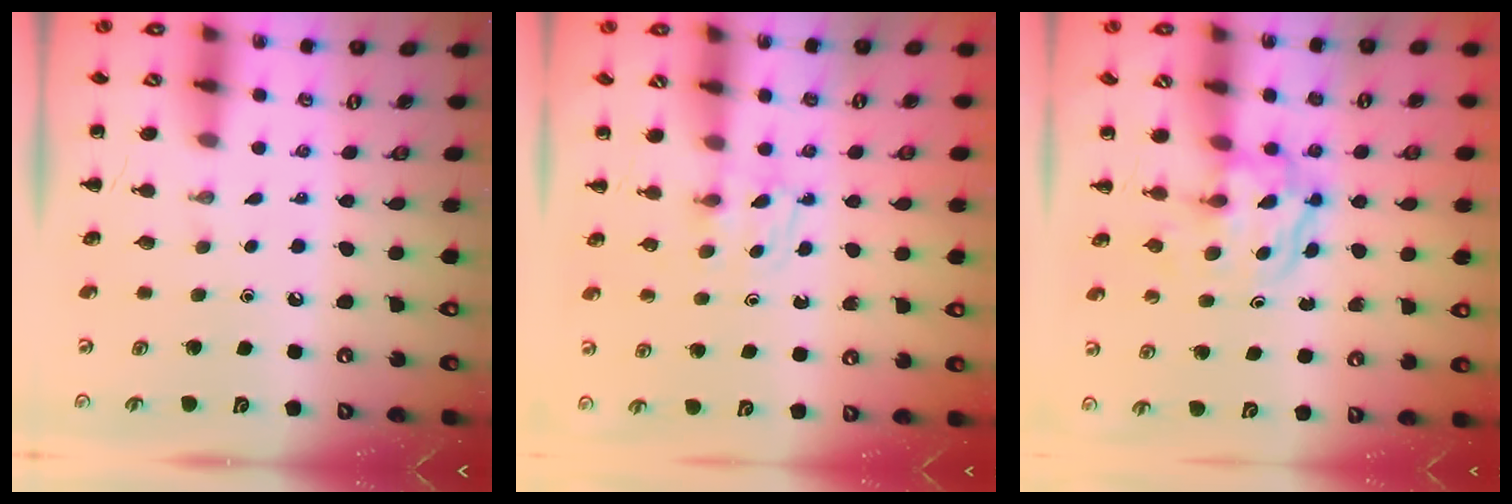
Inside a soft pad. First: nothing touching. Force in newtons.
{"total": 3.2, "press": 2.8, "slide": 1.4}
{"total": 3.9, "press": 3.9, "slide": 0.5}